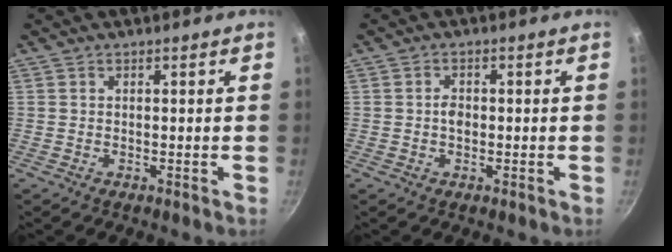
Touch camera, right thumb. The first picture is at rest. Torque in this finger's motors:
{"motor_torque": [-0.32, 0.17, 0.03, 0.27, 0.04]}